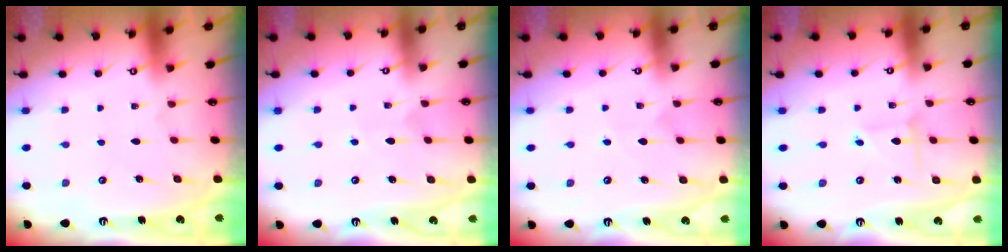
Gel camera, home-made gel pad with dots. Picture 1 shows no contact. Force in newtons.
{"total": 4.3, "press": 4.2, "slide": 0.7}
{"total": 3.4, "press": 3.3, "slide": 0.9}
{"total": 2.0, "press": 2.0, "slide": 0.3}